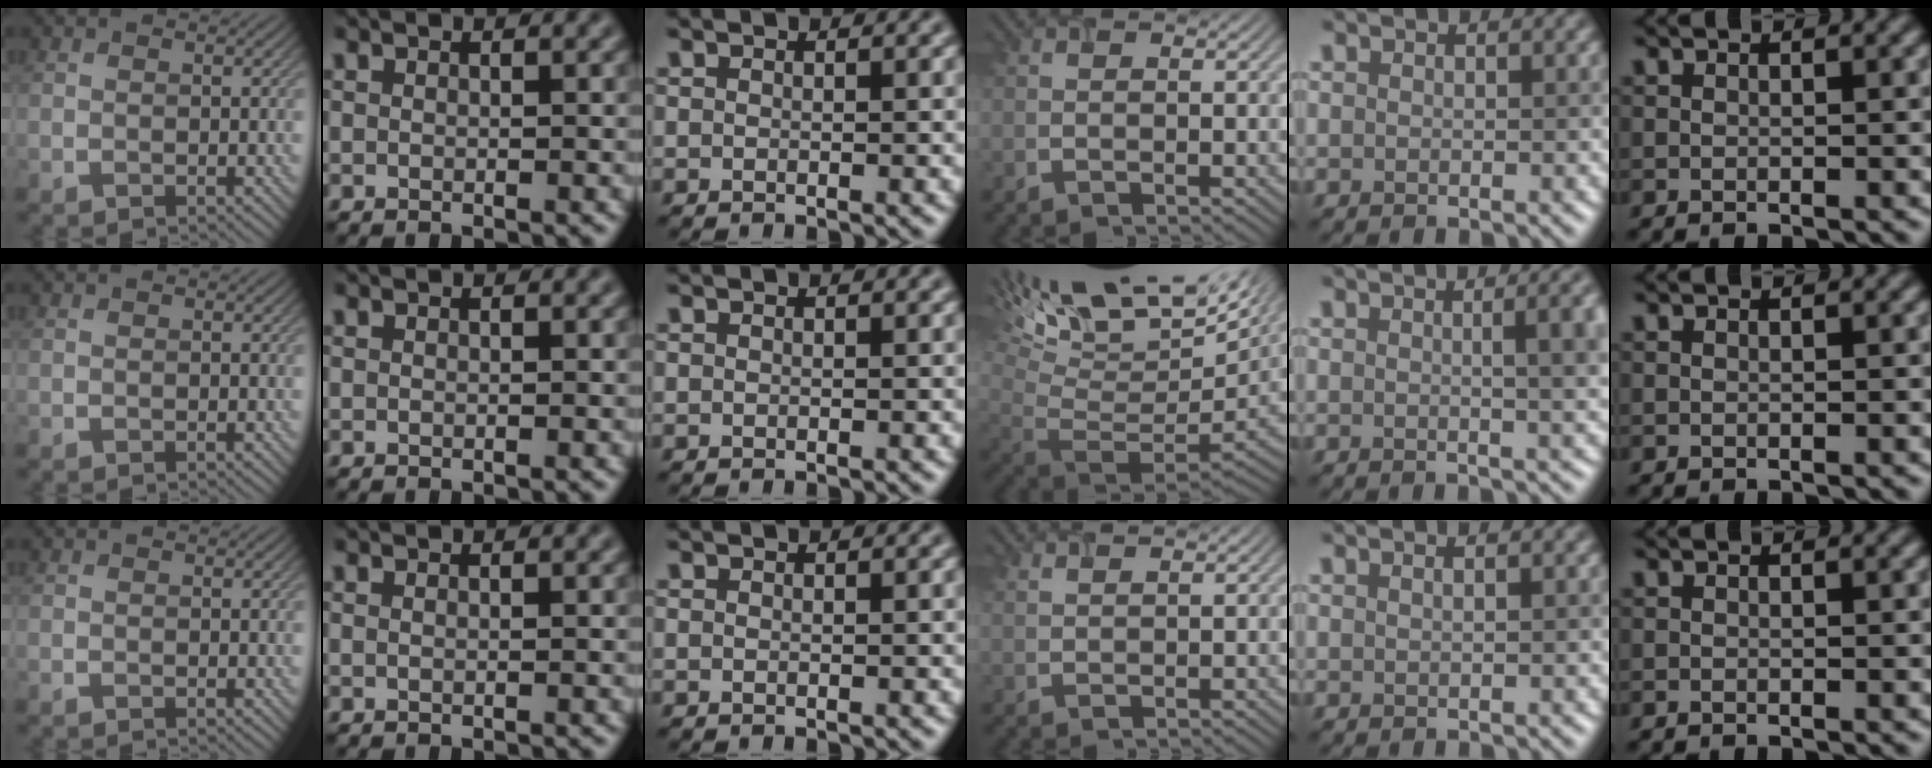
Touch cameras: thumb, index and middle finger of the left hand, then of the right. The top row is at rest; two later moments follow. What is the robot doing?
{"motion": "screw", "object": "timer"}